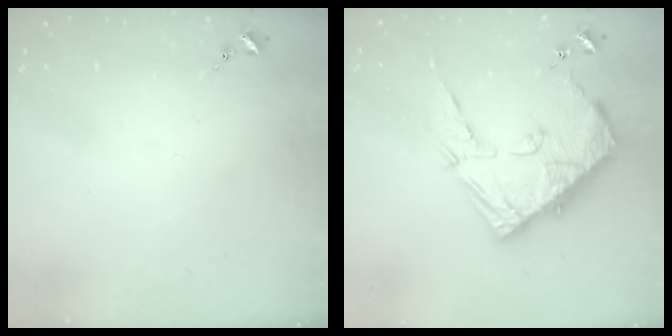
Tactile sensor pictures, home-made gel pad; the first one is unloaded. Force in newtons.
{"total": 18.0, "press": 17.9, "slide": 1.9}